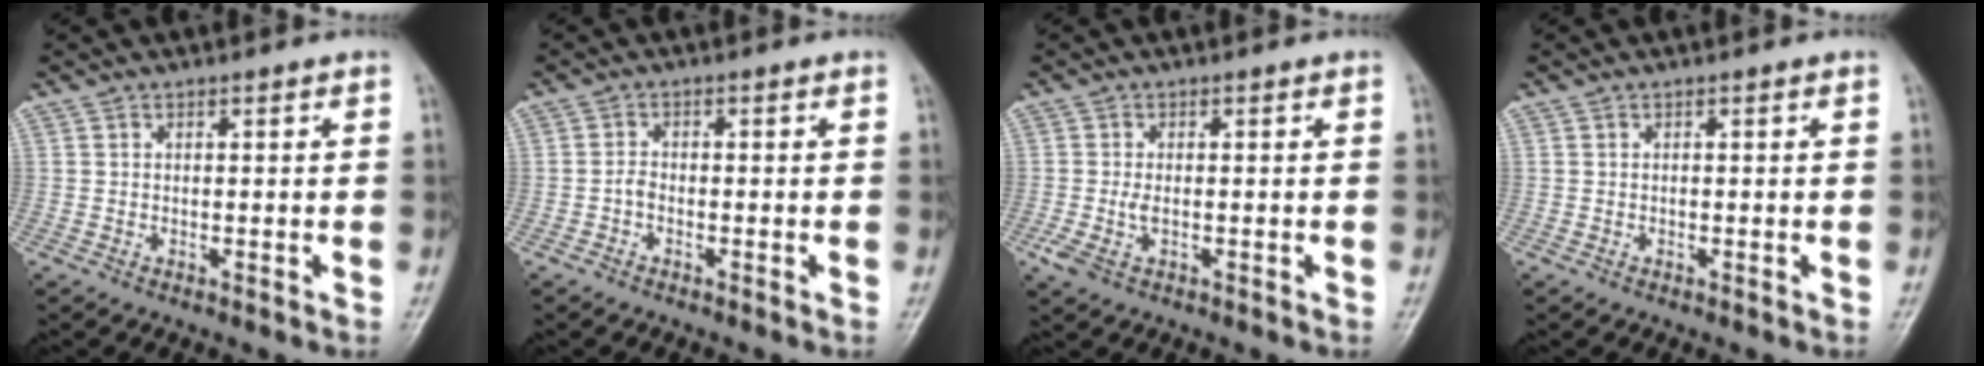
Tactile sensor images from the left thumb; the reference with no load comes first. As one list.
[{"total": 1.5, "force": [-0.9, 1.0, 0.8], "torque": [-0.017, 0.005, -0.024]}, {"total": 3.2, "force": [-1.0, 1.7, 2.6], "torque": [-0.069, 0.002, -0.018]}, {"total": 0.0}]